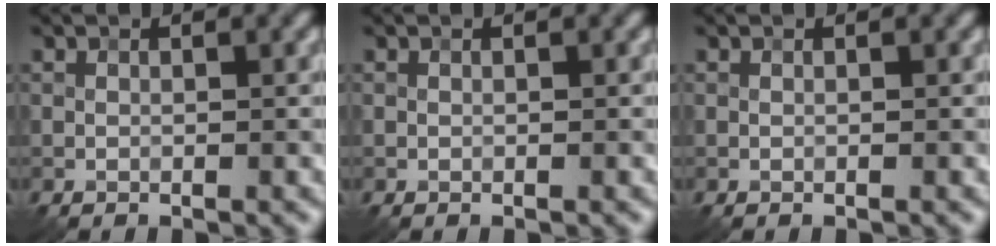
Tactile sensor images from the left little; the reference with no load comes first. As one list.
[{"total": 0.0}, {"total": 0.0}]